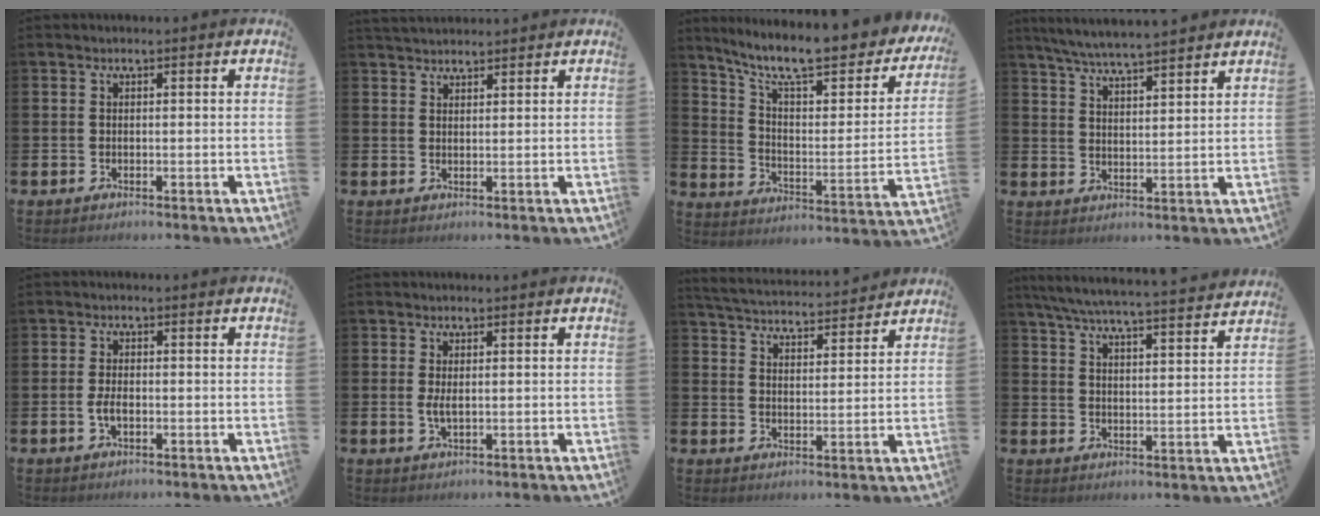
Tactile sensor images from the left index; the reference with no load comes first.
{"total": 2.5, "force": [2.4, 0.6, 0.3], "torque": [0.001, -0.011, 0.042]}
{"total": 11.0, "force": [8.9, 2.7, 5.8], "torque": [-0.132, -0.066, 0.148]}
{"total": 5.9, "force": [5.7, -0.1, 1.3], "torque": [-0.044, -0.032, 0.102]}
{"total": 2.2, "force": [-0.5, 1.1, 1.8], "torque": [-0.029, -0.001, -0.012]}
{"total": 1.7, "force": [0.2, 0.6, 1.6], "torque": [-0.025, 0.000, 0.001]}
{"total": 4.9, "force": [4.8, 0.6, 0.3], "torque": [-0.029, -0.036, 0.084]}
{"total": 6.6, "force": [6.3, 0.2, 2.0], "torque": [-0.052, -0.050, 0.109]}